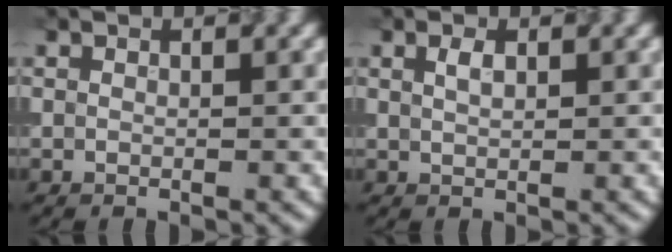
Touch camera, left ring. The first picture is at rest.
{"total": 1.2, "force": [0.6, 0.5, 0.9], "torque": [-0.019, 0.002, 0.013]}